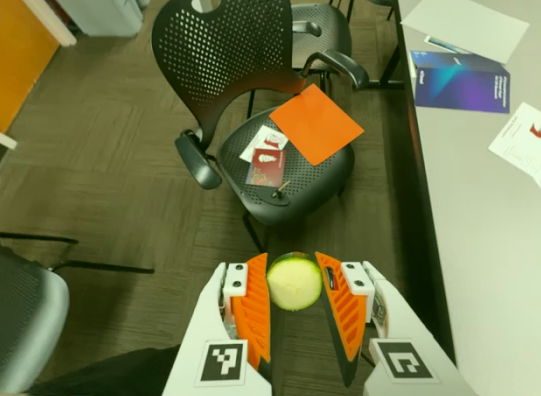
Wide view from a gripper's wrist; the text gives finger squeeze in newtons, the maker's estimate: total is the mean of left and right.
{"total": 13.9, "left": 14.8, "right": 12.9}